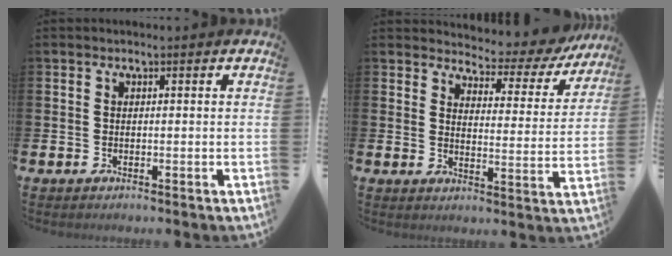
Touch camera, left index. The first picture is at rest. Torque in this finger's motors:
{"motor_torque": [1.07, -1.07, 0.34, 0.02]}